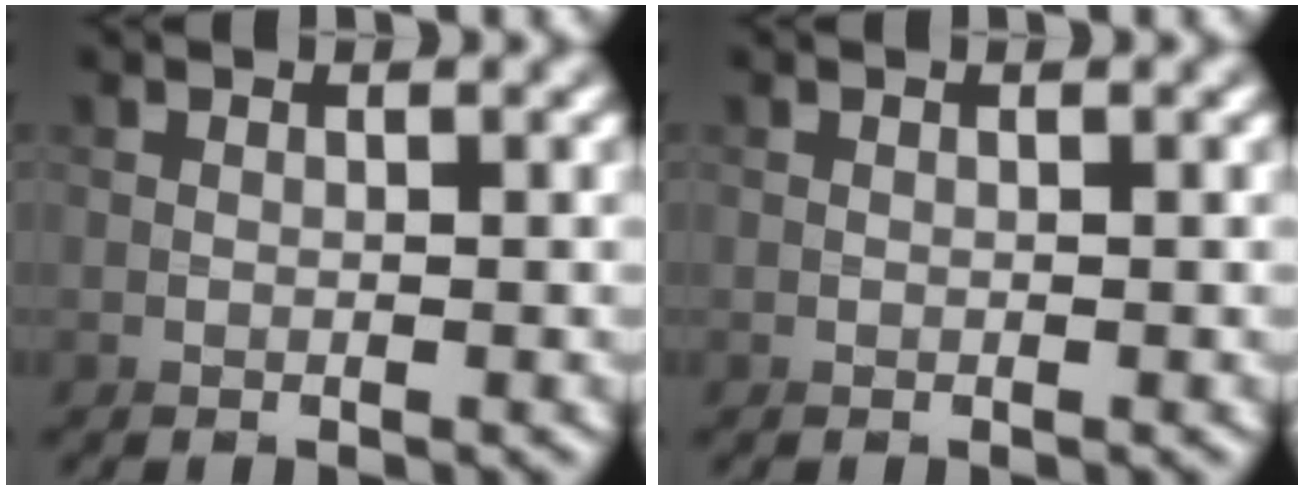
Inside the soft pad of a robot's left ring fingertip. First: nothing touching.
{"total": 0.0}